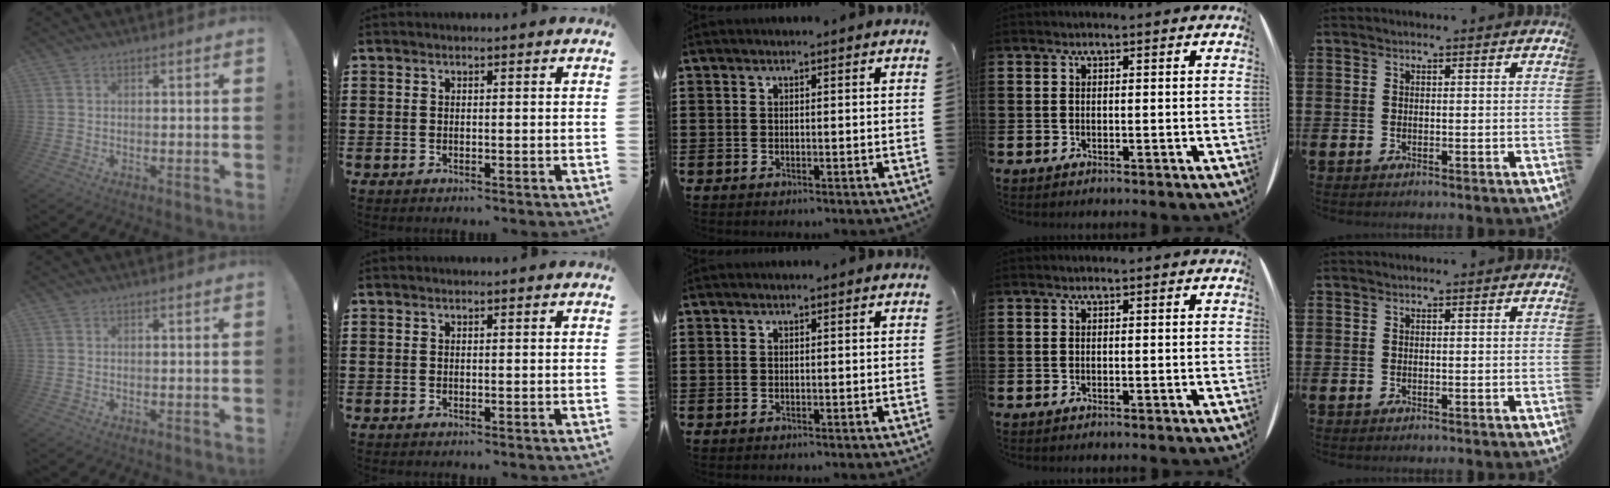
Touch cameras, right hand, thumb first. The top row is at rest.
{}